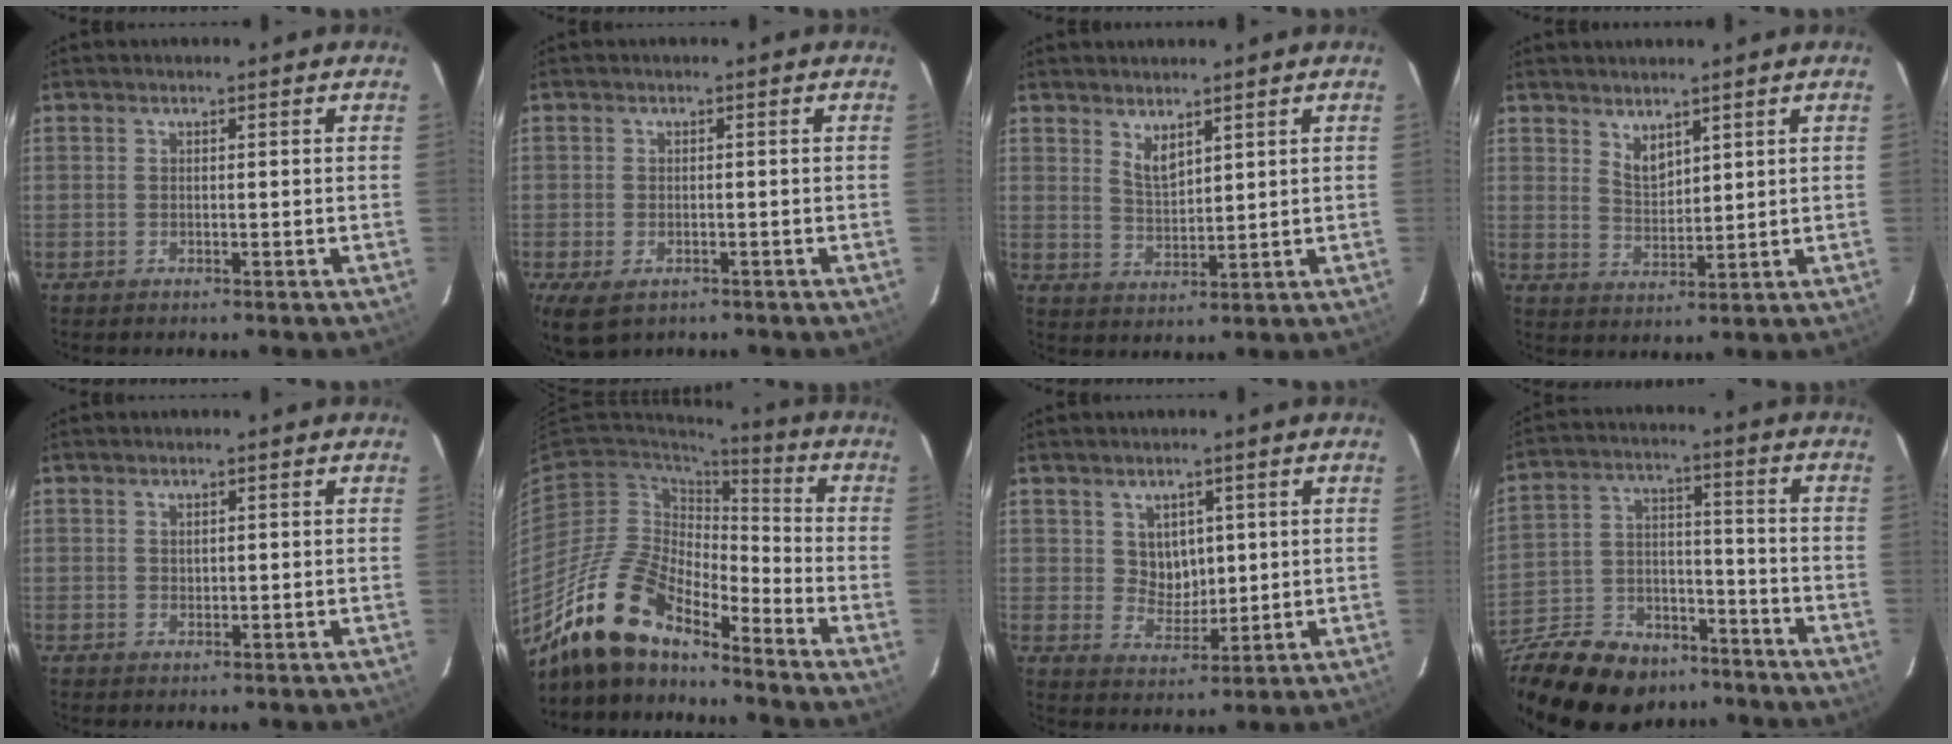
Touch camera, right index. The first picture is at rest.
{"total": 6.0, "force": [-3.3, 3.4, 3.7], "torque": [-0.082, -0.023, -0.056]}
{"total": 4.1, "force": [3.1, 1.4, 2.4], "torque": [-0.041, -0.005, 0.059]}
{"total": 4.2, "force": [3.3, 1.7, 2.0], "torque": [-0.030, -0.005, 0.063]}
{"total": 0.9, "force": [0.4, 0.7, 0.5], "torque": [-0.006, 0.004, 0.009]}
{"total": 17.0, "force": [-14.0, 5.0, 8.2], "torque": [-0.160, -0.012, -0.273]}
{"total": 5.4, "force": [1.7, 4.5, 2.3], "torque": [-0.035, 0.004, 0.041]}
{"total": 27.9, "force": [-21.1, 13.4, 12.4], "torque": [-0.286, 0.016, -0.321]}